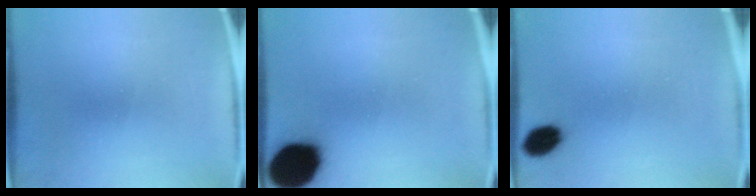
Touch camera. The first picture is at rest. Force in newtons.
{"total": 17.9}
{"total": 5.0}